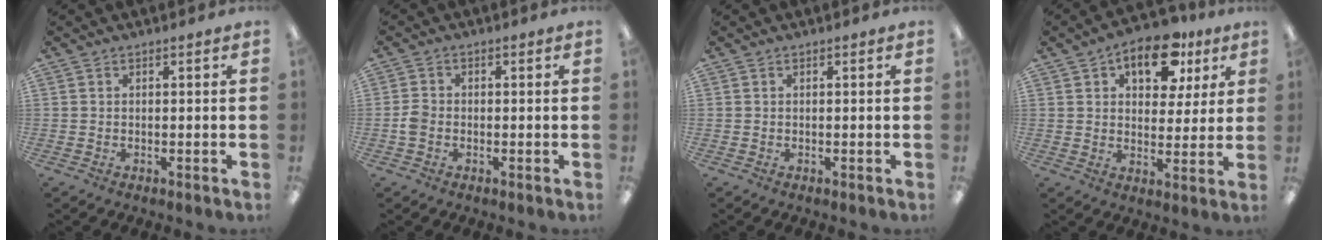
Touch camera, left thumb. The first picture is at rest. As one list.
[{"total": 2.8, "force": [-0.8, 2.1, 1.7], "torque": [-0.030, 0.006, -0.014]}, {"total": 0.0}, {"total": 13.1, "force": [6.7, 7.4, 8.5], "torque": [-0.107, -0.019, 0.111]}]